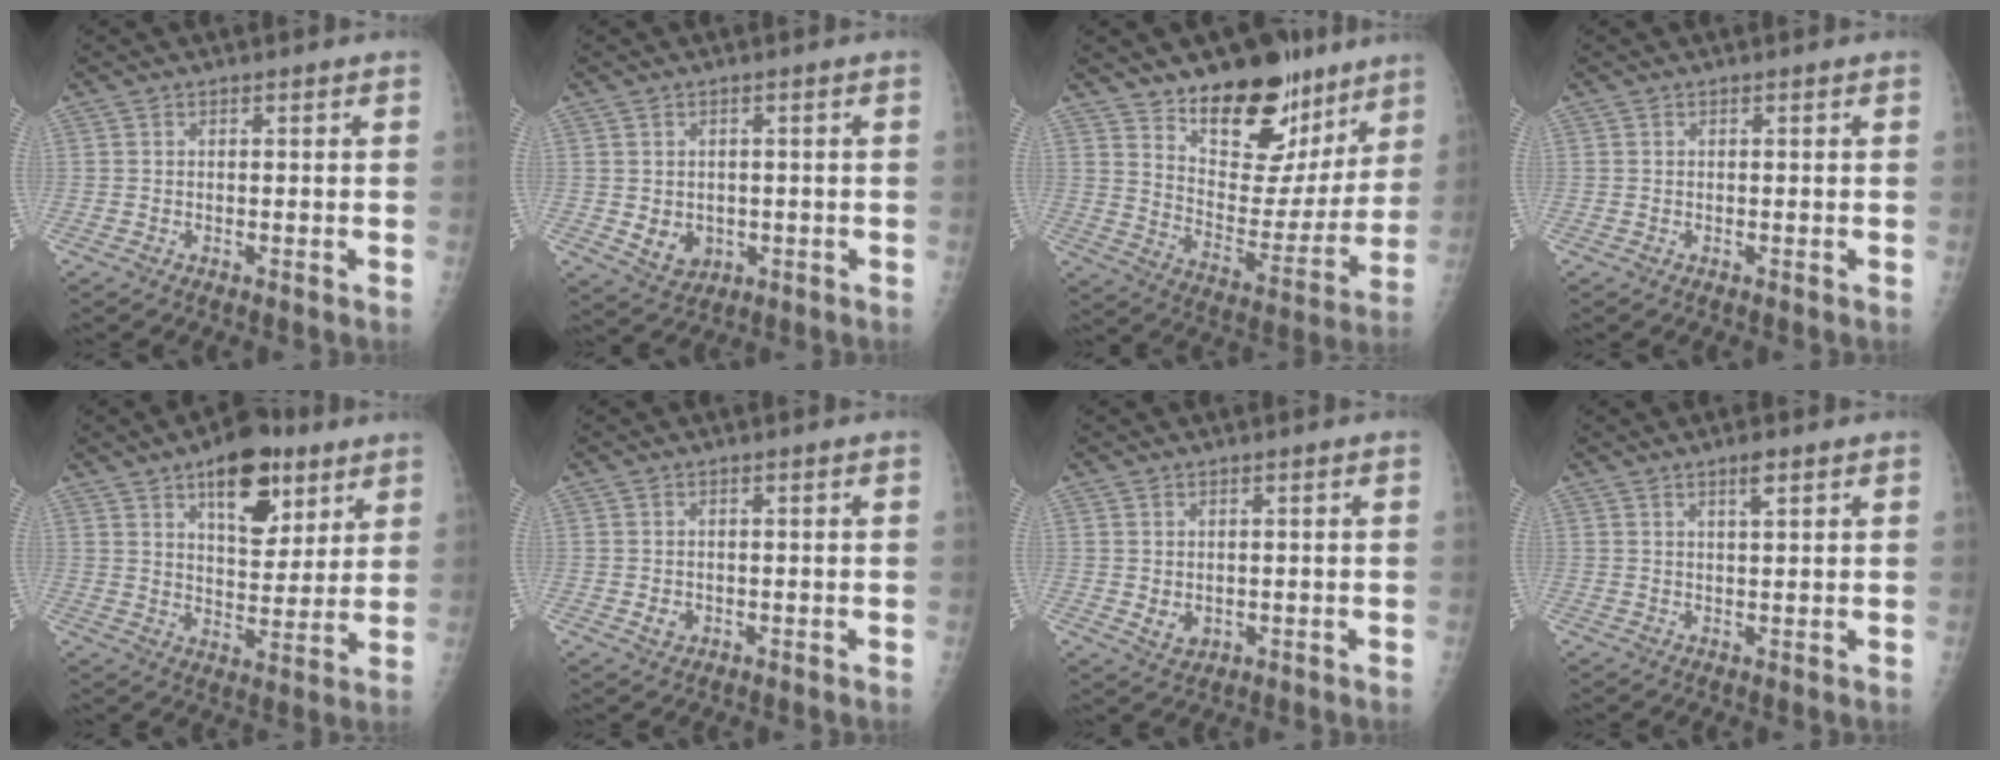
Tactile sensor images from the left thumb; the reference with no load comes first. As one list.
[{"total": 4.8, "force": [-0.5, 4.1, 2.5], "torque": [-0.022, -0.003, 0.007]}, {"total": 21.4, "force": [14.7, 11.1, 11.0], "torque": [-0.103, -0.097, 0.228]}, {"total": 0.0}, {"total": 14.5, "force": [8.1, 7.3, 9.6], "torque": [-0.098, -0.037, 0.121]}, {"total": 1.8, "force": [-0.2, 1.5, 0.9], "torque": [-0.008, 0.000, 0.003]}, {"total": 2.8, "force": [0.1, 2.2, 1.7], "torque": [-0.020, -0.006, 0.011]}, {"total": 2.7, "force": [1.7, 0.6, 2.0], "torque": [-0.029, -0.009, 0.027]}]